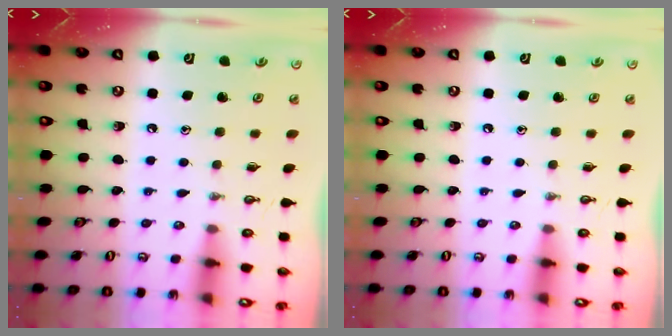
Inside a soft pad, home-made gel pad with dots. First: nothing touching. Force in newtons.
{"total": 0.0}